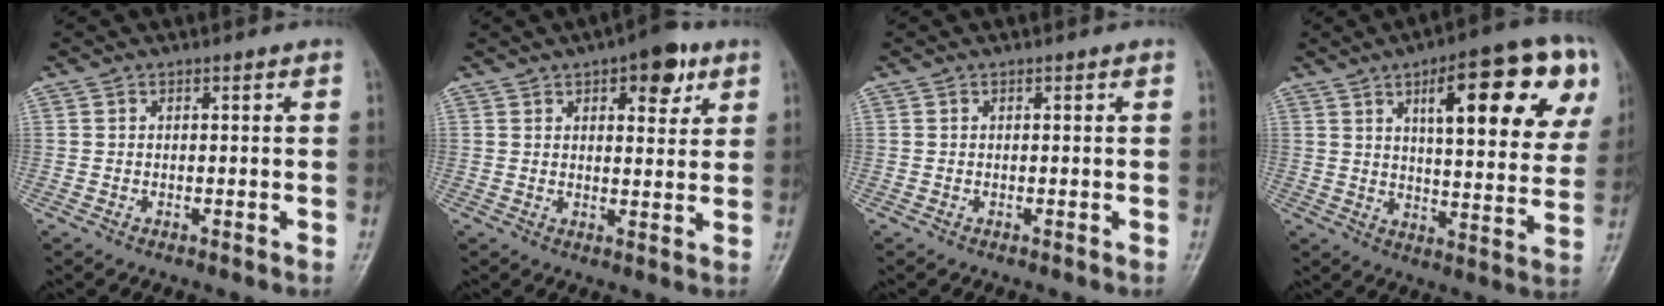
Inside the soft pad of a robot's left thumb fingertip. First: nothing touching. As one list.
[{"total": 8.4, "force": [4.4, 3.8, 6.1], "torque": [-0.053, -0.015, 0.055]}, {"total": 0.0}, {"total": 22.3, "force": [9.0, 6.9, 19.2], "torque": [-0.231, -0.010, 0.123]}]